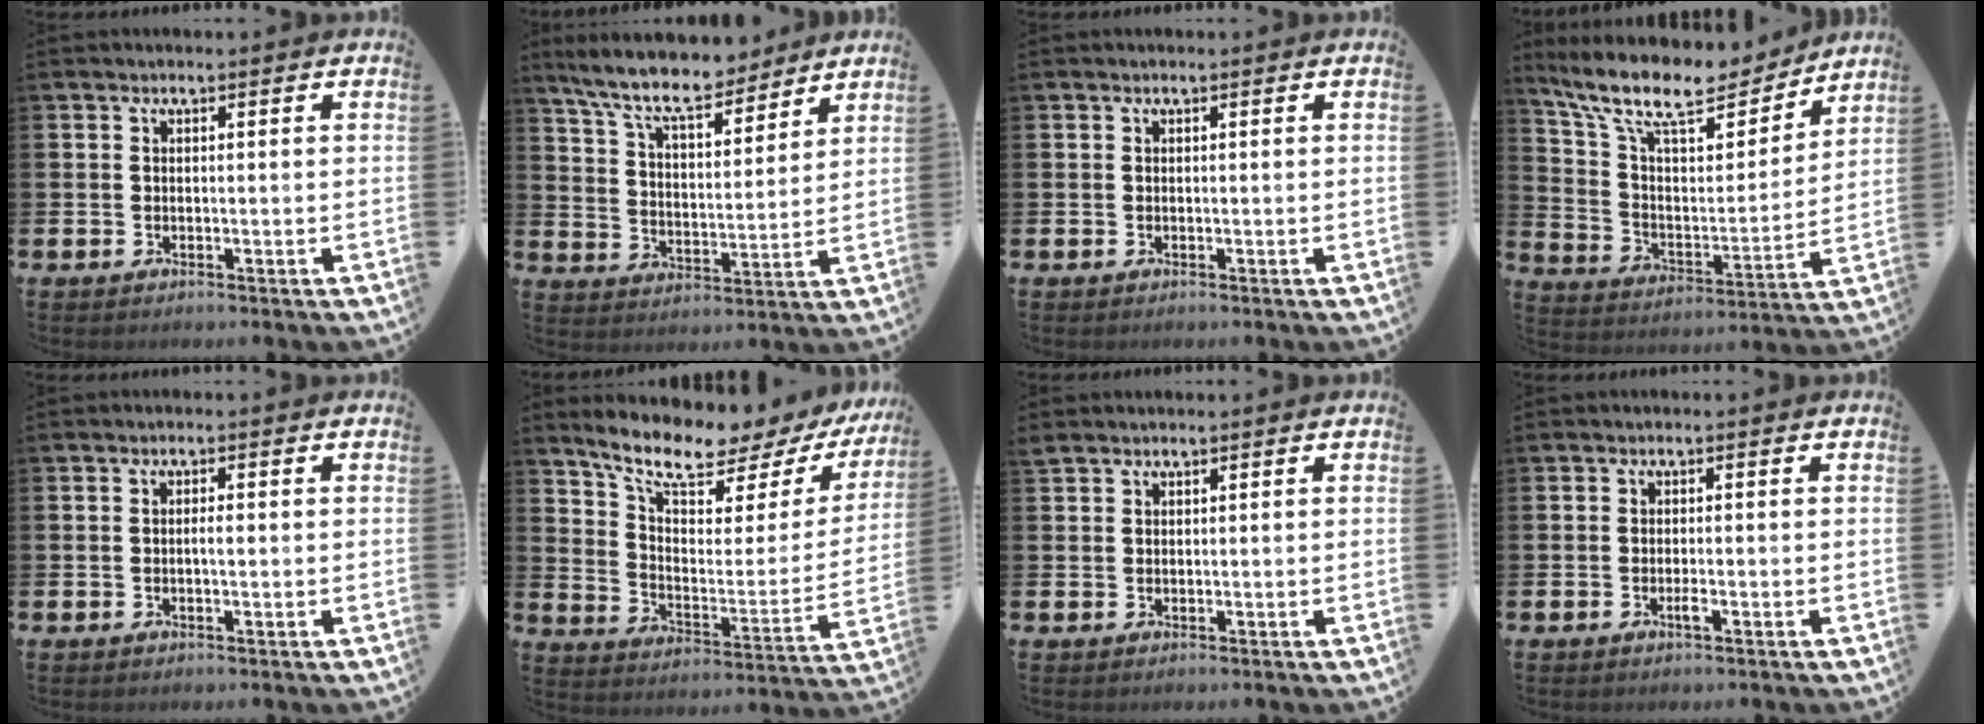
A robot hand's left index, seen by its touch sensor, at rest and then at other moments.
{"total": 10.0, "force": [9.0, 2.3, 3.8], "torque": [-0.096, -0.050, 0.161]}
{"total": 0.0}
{"total": 13.2, "force": [11.1, 3.7, 6.0], "torque": [-0.146, -0.064, 0.192]}
{"total": 1.0, "force": [0.1, 0.3, 0.9], "torque": [-0.014, 0.000, -0.001]}
{"total": 9.2, "force": [7.9, 2.4, 4.1], "torque": [-0.110, -0.058, 0.131]}
{"total": 1.1, "force": [1.1, 0.2, 0.2], "torque": [0.003, -0.003, 0.019]}
{"total": 0.9, "force": [-0.3, 0.1, 0.9], "torque": [-0.016, -0.003, -0.004]}